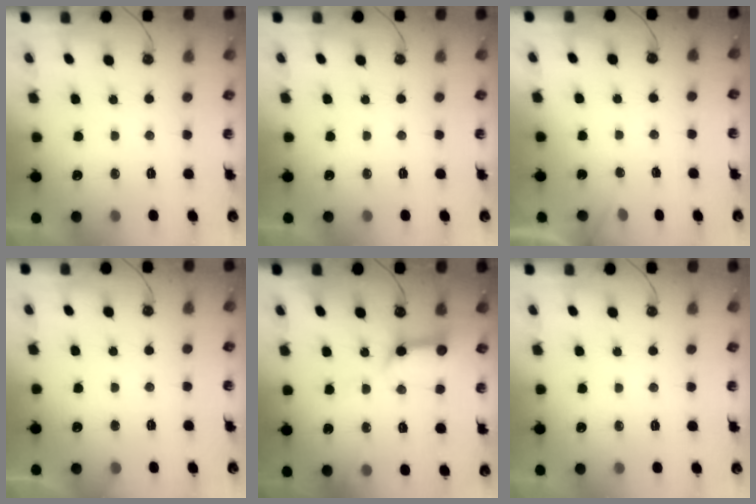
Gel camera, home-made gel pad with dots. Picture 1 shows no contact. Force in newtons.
{"total": 0.0}
{"total": 3.1, "press": 3.1, "slide": 0.1}
{"total": 2.9, "press": 2.9, "slide": 0.2}
{"total": 11.1, "press": 11.0, "slide": 1.3}
{"total": 0.0}